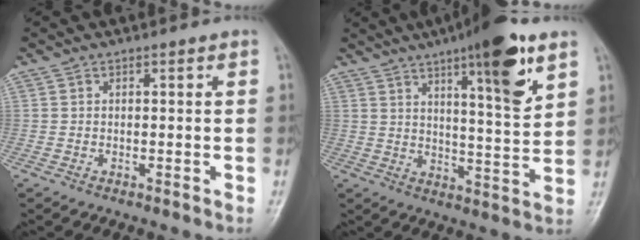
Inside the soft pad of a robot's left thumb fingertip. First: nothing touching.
{"total": 15.5, "force": [8.5, 3.0, 12.6], "torque": [-0.171, -0.043, 0.126]}